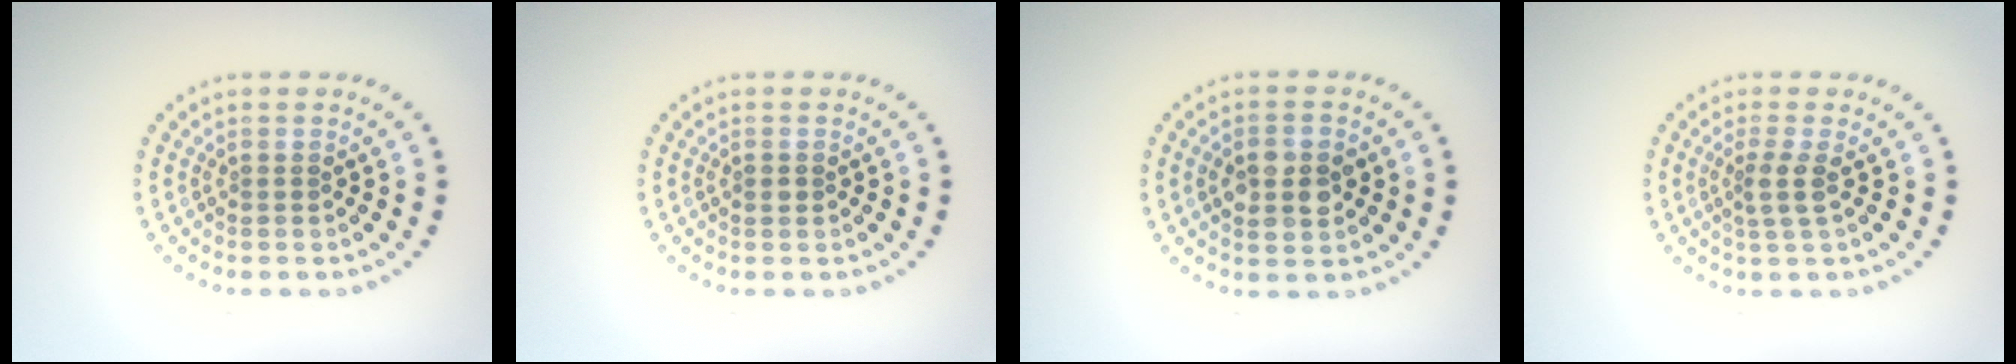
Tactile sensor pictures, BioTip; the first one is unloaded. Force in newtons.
{"total": 1.1, "press": 1.1, "slide": 0.1}
{"total": 4.4, "press": 4.4, "slide": 0.1}
{"total": 1.9, "press": 1.5, "slide": 1.1}